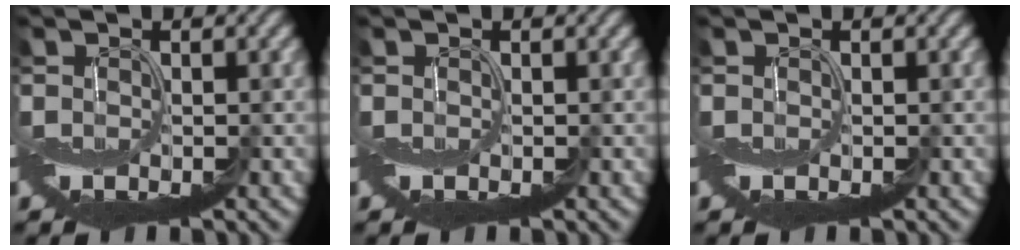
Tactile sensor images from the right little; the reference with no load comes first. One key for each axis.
{"total": 0.0}
{"total": 0.0}